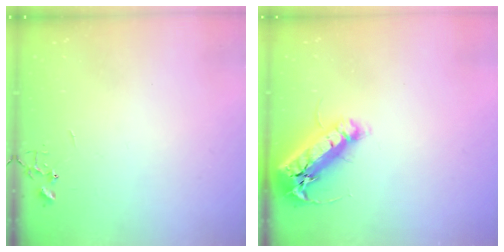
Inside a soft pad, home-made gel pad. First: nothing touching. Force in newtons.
{"total": 18.8, "press": 18.4, "slide": 3.8}